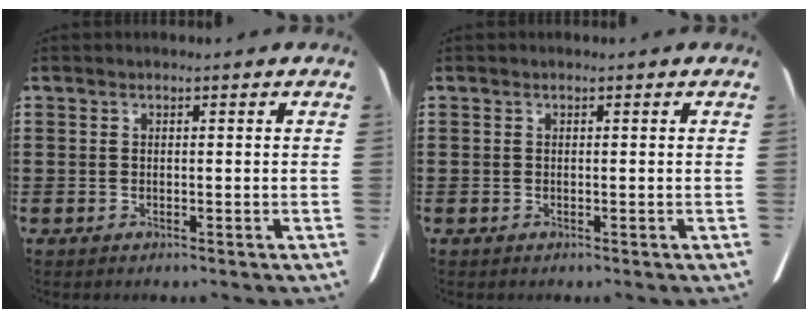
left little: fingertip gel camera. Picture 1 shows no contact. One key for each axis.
{"total": 0.0}